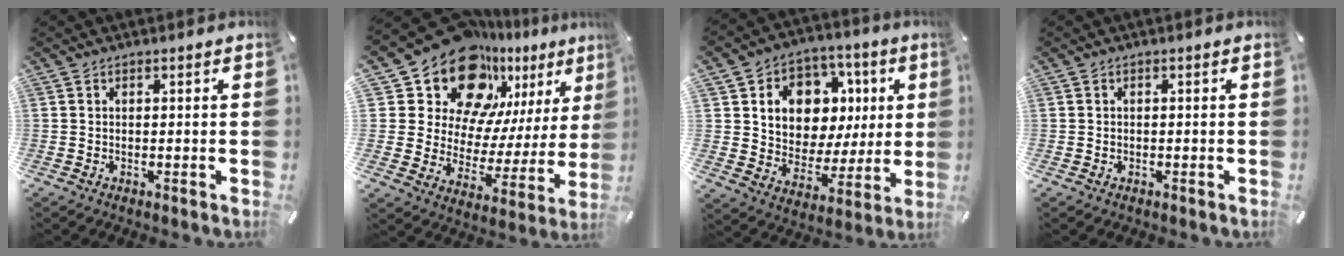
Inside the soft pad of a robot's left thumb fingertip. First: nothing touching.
{"total": 19.4, "force": [14.1, 11.3, 7.1], "torque": [-0.112, -0.123, 0.250]}
{"total": 12.3, "force": [3.1, 10.7, 5.4], "torque": [-0.077, -0.023, 0.065]}
{"total": 0.6, "force": [-0.2, 0.5, 0.3], "torque": [-0.005, 0.003, -0.005]}